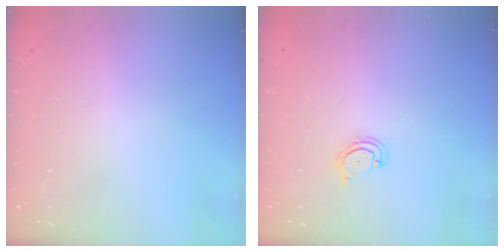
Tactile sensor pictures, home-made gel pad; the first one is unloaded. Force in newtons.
{"total": 2.8, "press": 2.8, "slide": 0.2}